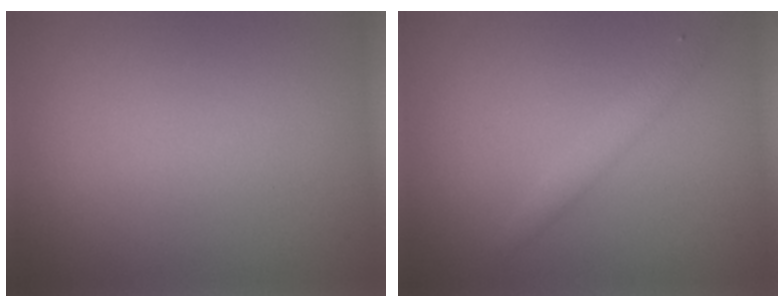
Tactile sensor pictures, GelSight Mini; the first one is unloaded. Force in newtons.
{"total": 1.7, "press": 1.7, "slide": 0.0}